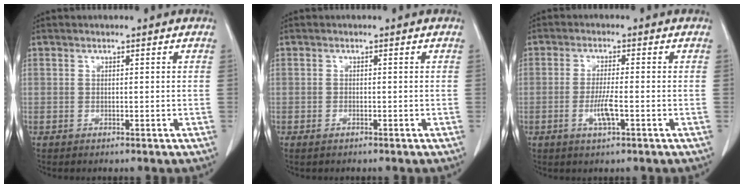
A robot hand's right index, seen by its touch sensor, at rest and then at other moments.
{"total": 0.8, "force": [-0.6, 0.3, 0.4], "torque": [-0.011, -0.001, -0.006]}
{"total": 4.1, "force": [-1.3, 0.3, 3.8], "torque": [-0.077, -0.006, -0.024]}